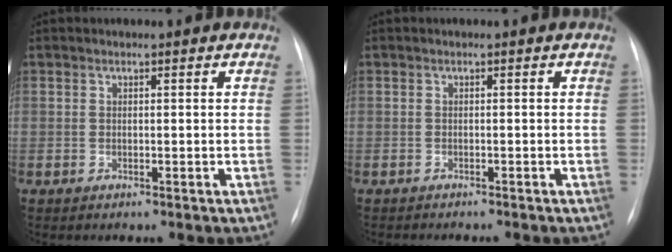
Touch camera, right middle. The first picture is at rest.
{"total": 3.5, "force": [-3.1, 0.4, 1.5], "torque": [-0.021, -0.007, -0.034]}